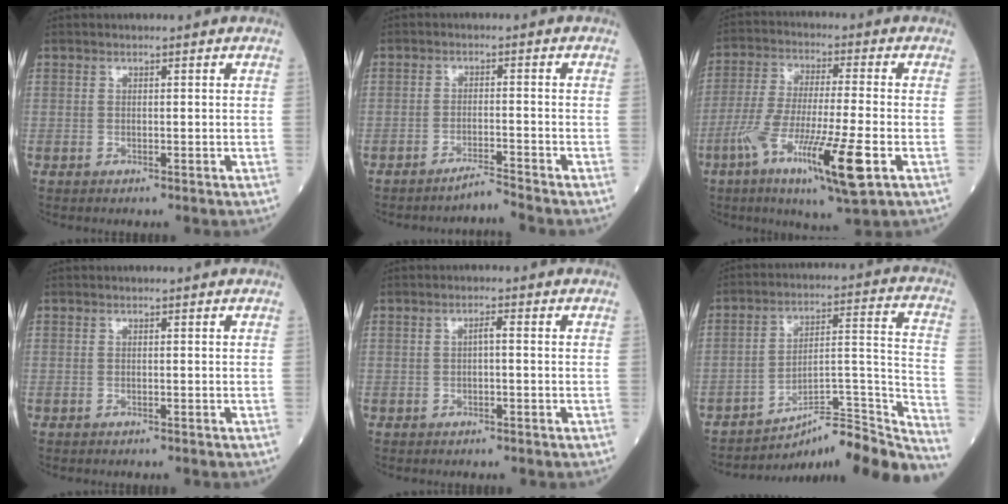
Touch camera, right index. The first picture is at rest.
{"total": 3.1, "force": [-2.8, -1.4, 0.2], "torque": [0.002, -0.012, -0.049]}
{"total": 14.7, "force": [-6.0, 1.0, 13.4], "torque": [-0.255, -0.027, -0.103]}
{"total": 0.0}
{"total": 1.2, "force": [-0.1, 0.2, 1.2], "torque": [-0.018, 0.004, -0.002]}
{"total": 19.9, "force": [-18.3, 0.8, 7.7], "torque": [-0.057, 0.044, -0.266]}